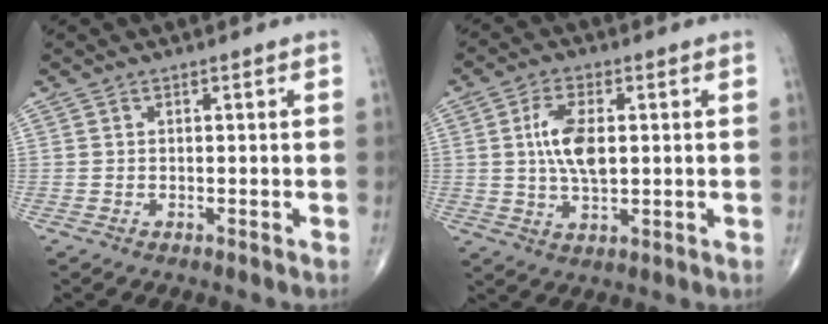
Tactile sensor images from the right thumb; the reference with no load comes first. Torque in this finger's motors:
{"motor_torque": [2.05, 1.90, 1.21, 0.23, 0.10]}